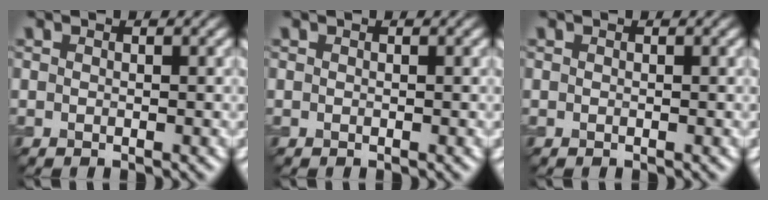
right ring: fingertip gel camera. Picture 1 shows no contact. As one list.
[{"total": 0.0}, {"total": 0.0}]